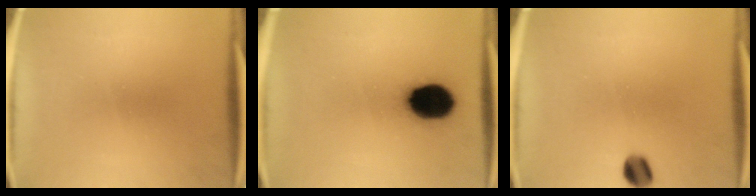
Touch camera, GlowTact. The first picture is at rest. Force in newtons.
{"total": 13.8}
{"total": 4.3}